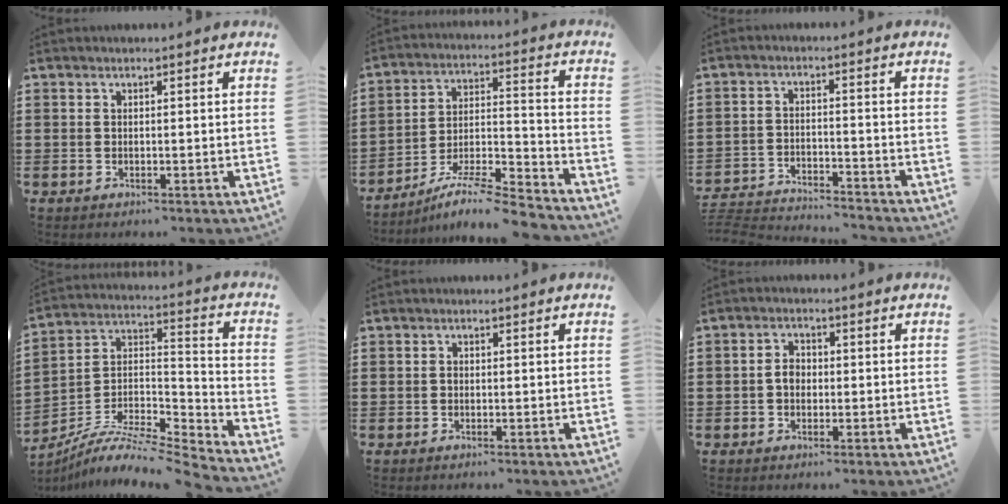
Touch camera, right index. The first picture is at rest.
{"total": 8.3, "force": [-7.4, 0.5, 3.6], "torque": [-0.059, 0.005, -0.147]}
{"total": 3.8, "force": [-3.8, 0.0, 0.2], "torque": [-0.024, -0.004, -0.087]}
{"total": 7.5, "force": [-6.5, 1.6, 3.4], "torque": [-0.076, -0.005, -0.136]}
{"total": 0.5, "force": [-0.1, 0.4, 0.3], "torque": [-0.008, 0.001, -0.002]}
{"total": 2.5, "force": [-0.3, 1.8, 1.7], "torque": [-0.034, 0.006, -0.008]}